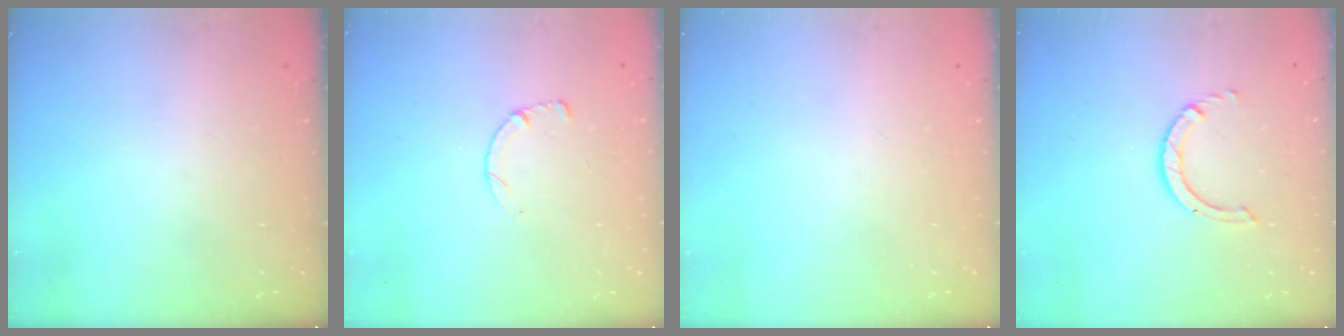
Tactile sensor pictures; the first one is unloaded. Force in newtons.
{"total": 2.6, "press": 2.5, "slide": 0.3}
{"total": 0.0}
{"total": 2.9, "press": 2.9, "slide": 0.2}